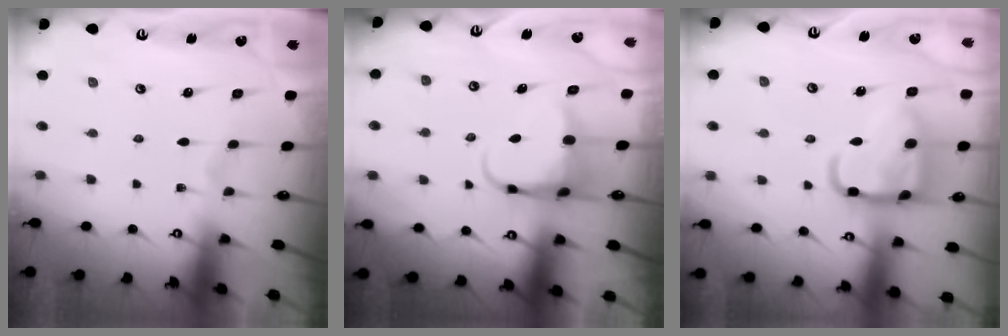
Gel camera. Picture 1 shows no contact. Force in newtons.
{"total": 5.8, "press": 5.7, "slide": 1.1}
{"total": 16.9, "press": 16.9, "slide": 1.5}